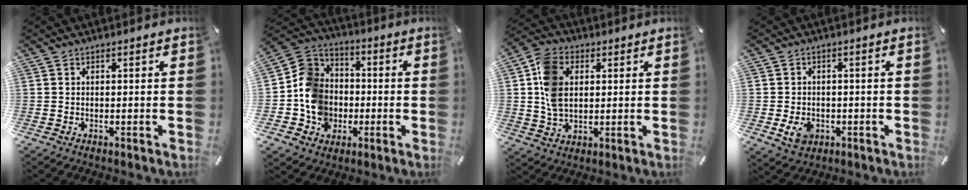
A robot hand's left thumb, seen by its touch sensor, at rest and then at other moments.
{"total": 12.9, "force": [-2.9, 11.8, 4.3], "torque": [-0.095, 0.035, -0.046]}
{"total": 10.8, "force": [2.2, 8.1, 6.9], "torque": [-0.159, 0.011, 0.041]}
{"total": 5.1, "force": [-1.4, 4.0, 2.8], "torque": [-0.058, -0.002, -0.027]}